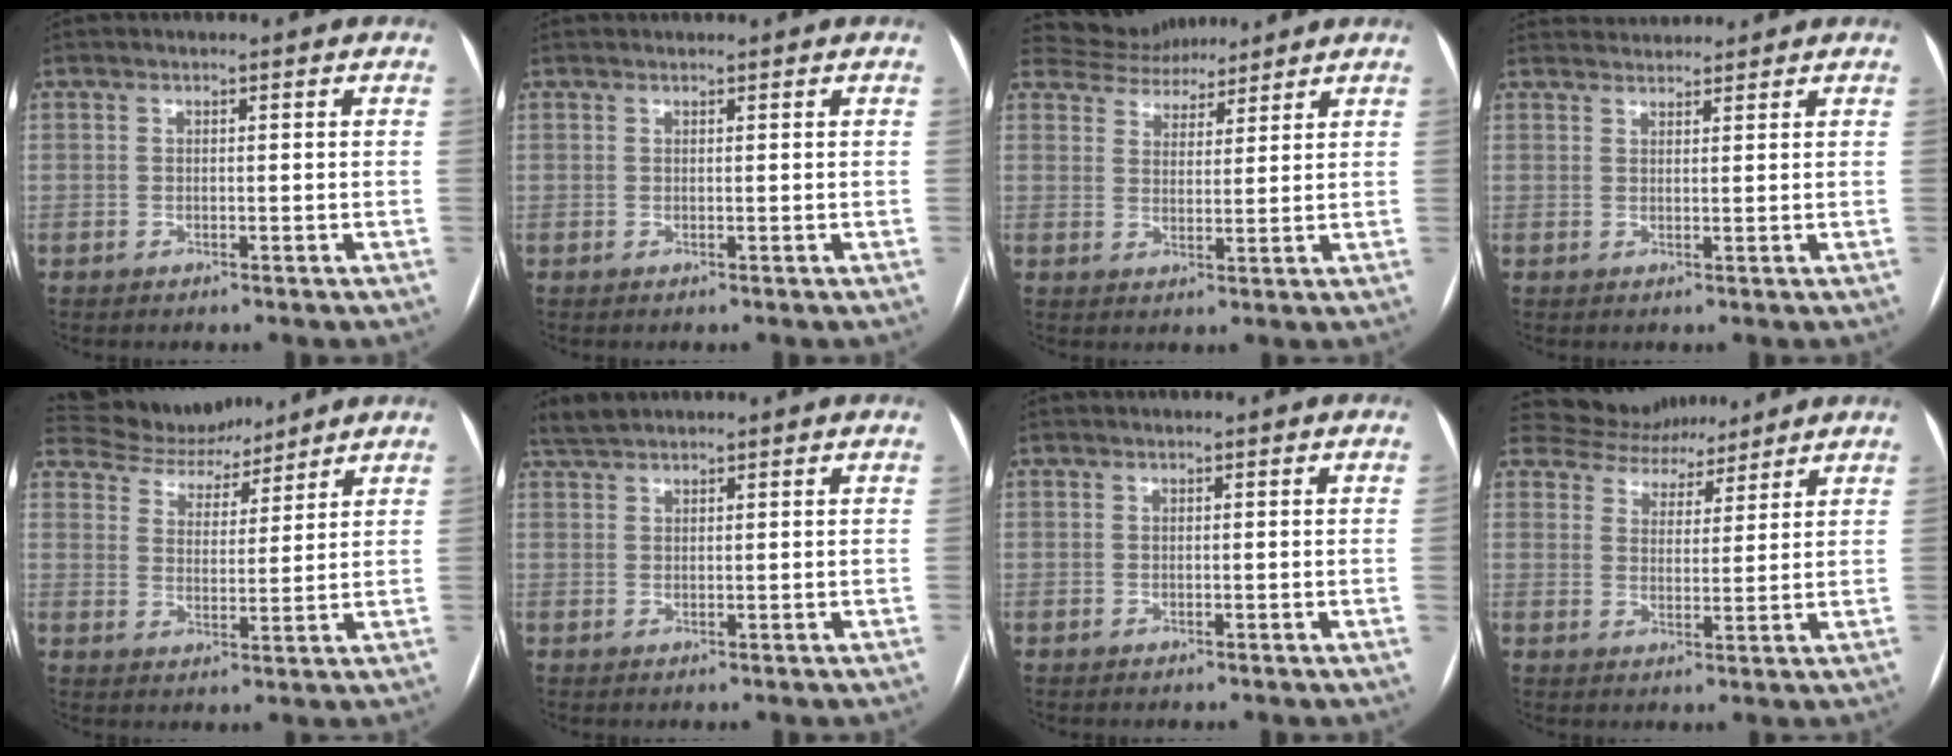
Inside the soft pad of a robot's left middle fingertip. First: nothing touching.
{"total": 0.9, "force": [0.9, 0.1, 0.1], "torque": [-0.004, 0.019, 0.018]}
{"total": 7.8, "force": [7.3, 2.5, 0.7], "torque": [-0.014, 0.021, 0.121]}
{"total": 3.8, "force": [3.7, 0.5, 0.1], "torque": [-0.006, 0.029, 0.063]}
{"total": 10.4, "force": [9.7, 3.3, 1.5], "torque": [-0.028, 0.020, 0.162]}
{"total": 2.3, "force": [1.9, 0.6, 1.0], "torque": [-0.023, 0.018, 0.039]}
{"total": 0.6, "force": [-0.1, -0.2, 0.5], "torque": [-0.003, 0.001, -0.003]}
{"total": 9.5, "force": [8.8, 3.6, 1.2], "torque": [-0.016, 0.019, 0.141]}